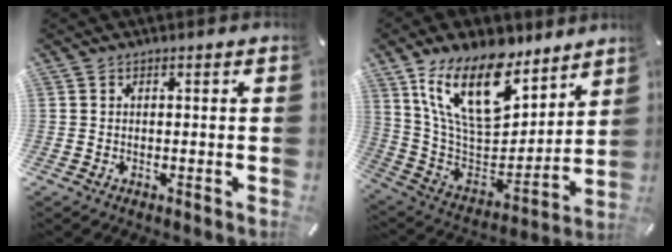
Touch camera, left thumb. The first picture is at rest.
{"total": 21.4, "force": [13.1, 11.1, 12.8], "torque": [-0.240, -0.079, 0.232]}